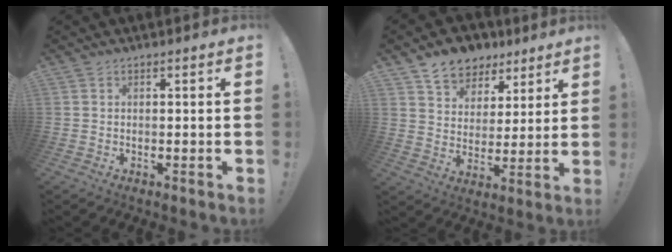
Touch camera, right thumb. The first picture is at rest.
{"total": 10.0, "force": [7.5, 6.4, 1.9], "torque": [-0.029, -0.058, 0.144]}